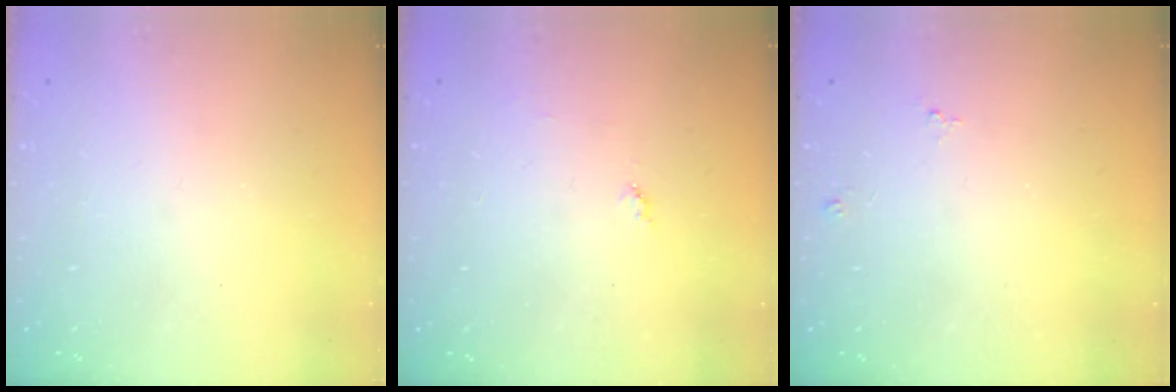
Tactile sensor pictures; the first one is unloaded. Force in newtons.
{"total": 3.9, "press": 3.9, "slide": 0.4}
{"total": 4.1, "press": 4.1, "slide": 0.4}